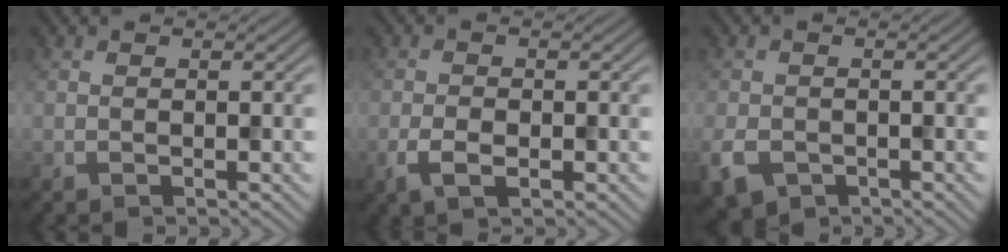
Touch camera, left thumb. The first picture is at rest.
{"total": 3.2, "force": [-1.4, 1.8, 2.3], "torque": [-0.050, -0.005, -0.029]}
{"total": 4.3, "force": [-2.1, 3.1, 2.1], "torque": [-0.059, -0.014, -0.046]}